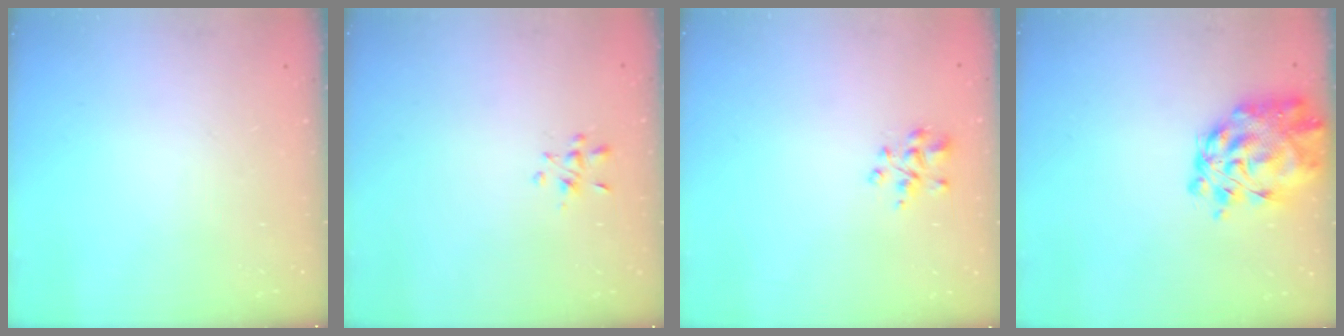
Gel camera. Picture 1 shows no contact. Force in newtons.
{"total": 2.6, "press": 2.5, "slide": 0.7}
{"total": 3.9, "press": 3.9, "slide": 0.2}
{"total": 9.8, "press": 9.3, "slide": 3.1}